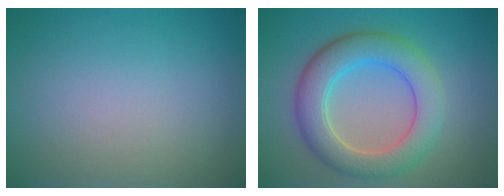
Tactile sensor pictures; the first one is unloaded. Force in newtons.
{"total": 6.5, "press": 6.4, "slide": 0.6}